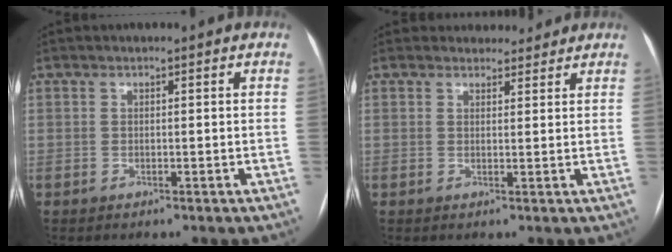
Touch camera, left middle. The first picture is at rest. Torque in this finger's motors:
{"motor_torque": [0.01, -0.01, -0.01, -0.01]}